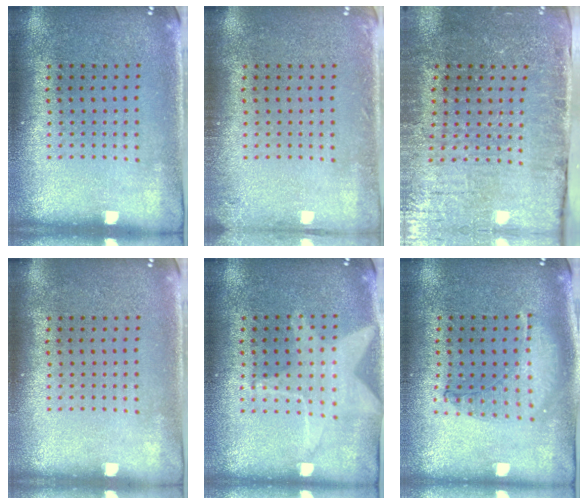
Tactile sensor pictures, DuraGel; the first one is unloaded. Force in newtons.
{"total": 1.1, "press": 1.1, "slide": 0.1}
{"total": 4.1, "press": 4.1, "slide": 0.5}
{"total": 0.0}
{"total": 1.4, "press": 1.4, "slide": 0.4}
{"total": 1.0, "press": 0.9, "slide": 0.3}